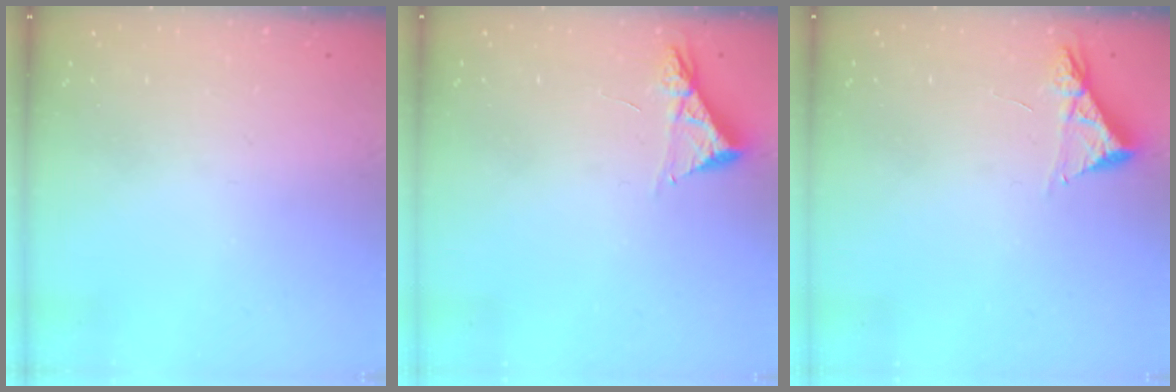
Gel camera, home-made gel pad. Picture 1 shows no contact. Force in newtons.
{"total": 4.5, "press": 4.4, "slide": 0.5}
{"total": 4.5, "press": 4.4, "slide": 0.5}